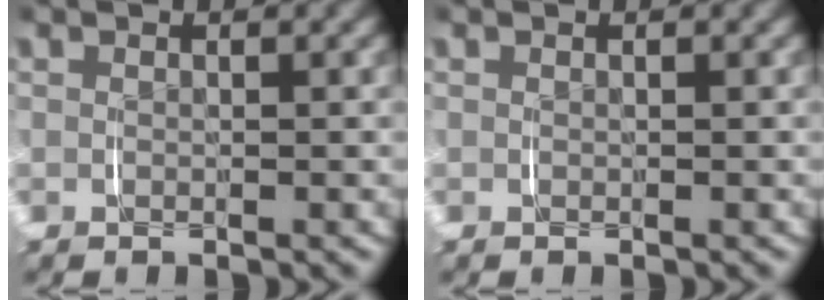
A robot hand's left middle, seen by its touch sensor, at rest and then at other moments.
{"total": 0.0}